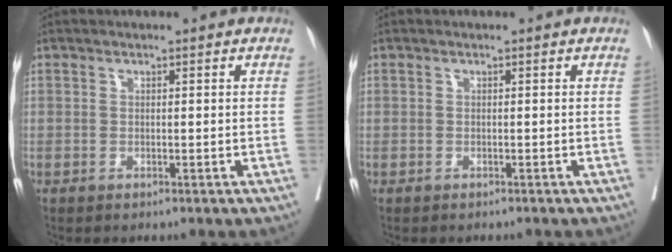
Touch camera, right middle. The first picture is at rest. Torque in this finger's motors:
{"motor_torque": [0.64, -0.77, 0.04, 0.01]}